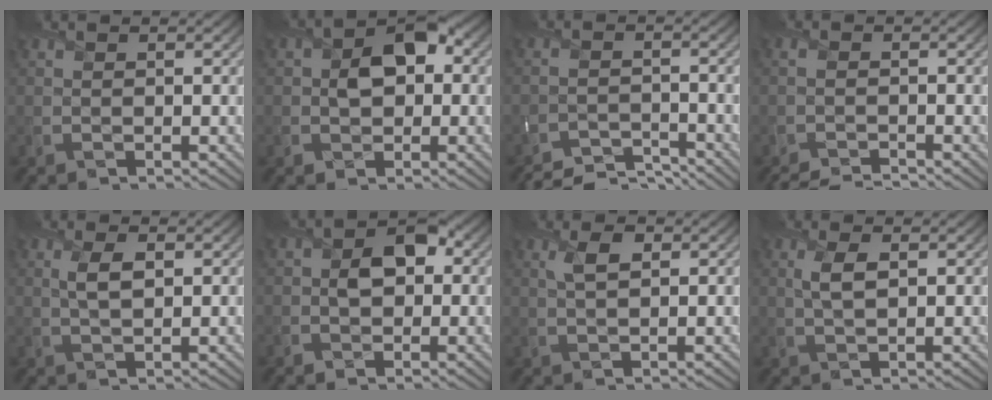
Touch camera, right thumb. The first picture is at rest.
{"total": 5.6, "force": [0.2, 4.0, 3.9], "torque": [-0.059, 0.005, -0.002]}
{"total": 5.4, "force": [-5.2, 0.8, 1.2], "torque": [-0.021, -0.006, -0.092]}
{"total": 2.6, "force": [-2.3, 0.4, 1.0], "torque": [-0.018, -0.011, -0.051]}
{"total": 3.0, "force": [0.9, 1.3, 2.6], "torque": [-0.061, 0.000, 0.020]}
{"total": 4.8, "force": [0.2, 3.5, 3.3], "torque": [-0.050, 0.002, -0.004]}
{"total": 2.7, "force": [1.1, 1.1, 2.3], "torque": [-0.048, 0.004, 0.021]}
{"total": 3.0, "force": [0.9, 1.2, 2.6], "torque": [-0.063, 0.001, 0.020]}